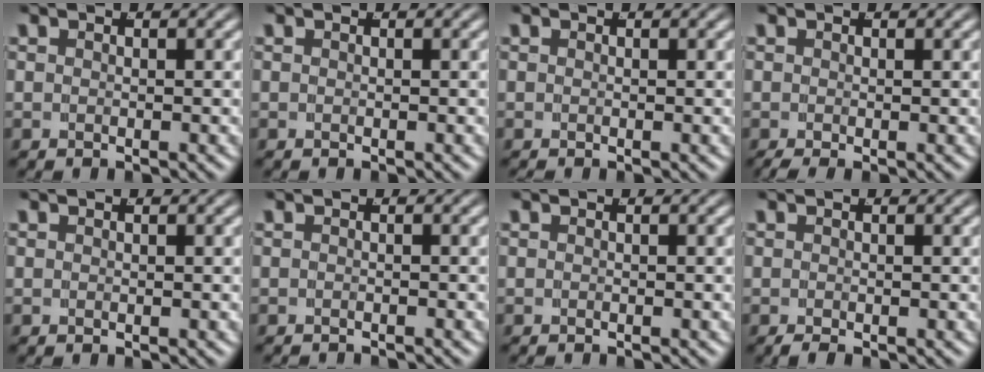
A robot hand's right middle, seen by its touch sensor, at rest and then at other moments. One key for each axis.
{"total": 0.0}
{"total": 0.0}
{"total": 0.7, "fx": -0.5, "fy": 0.0, "fz": 0.4, "tx": -0.009, "ty": -0.008, "tz": -0.003}
{"total": 0.0}
{"total": 1.2, "fx": -1.2, "fy": -0.3, "fz": -0.1, "tx": -0.004, "ty": -0.007, "tz": -0.016}
{"total": 0.5, "fx": -0.4, "fy": -0.2, "fz": -0.1, "tx": -0.002, "ty": -0.002, "tz": -0.006}
{"total": 0.7, "fx": -0.6, "fy": -0.2, "fz": 0.2, "tx": -0.006, "ty": -0.006, "tz": -0.007}